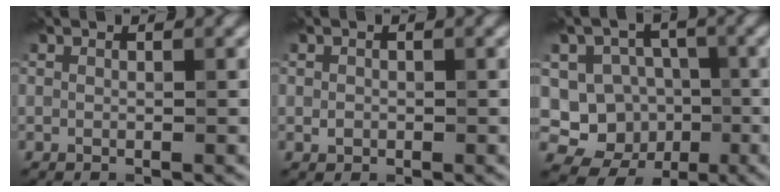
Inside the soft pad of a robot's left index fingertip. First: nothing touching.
{"total": 0.8, "force": [-0.1, 0.7, 0.4], "torque": [-0.004, -0.002, -0.003]}
{"total": 8.3, "force": [-1.7, 7.8, 2.2], "torque": [-0.031, 0.013, -0.041]}